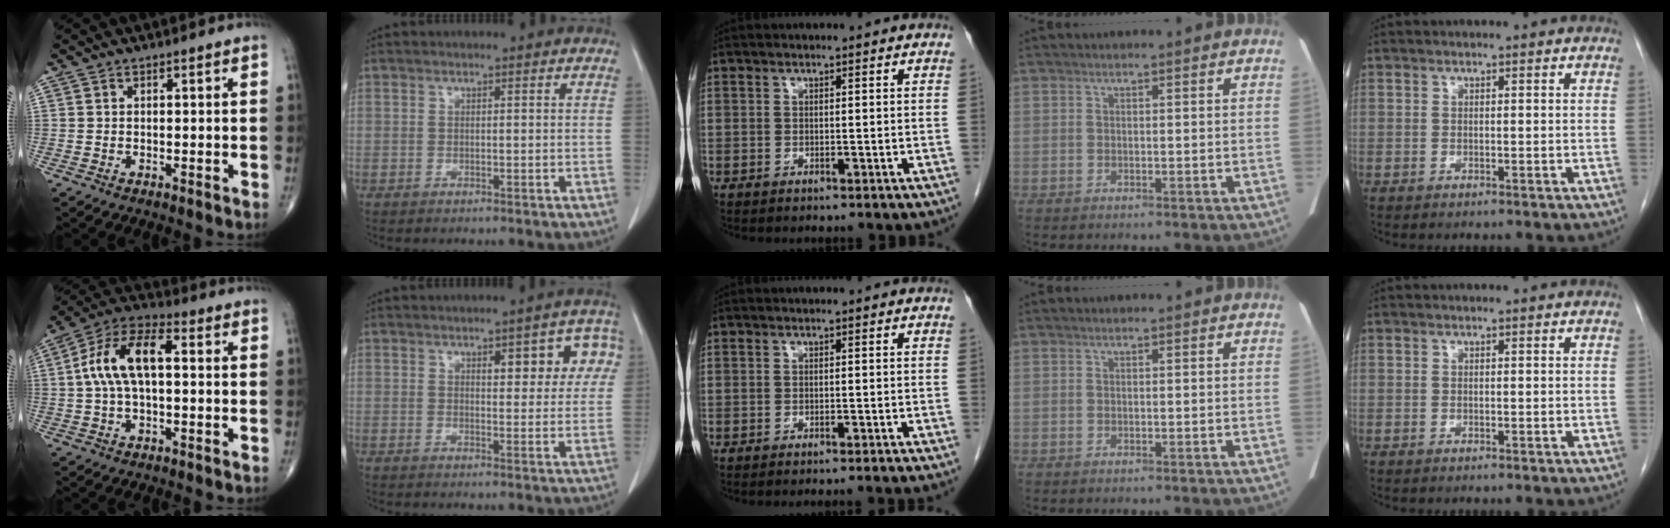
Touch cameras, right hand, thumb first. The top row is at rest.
{"thumb": {"total": 11.9, "force": [1.0, 5.7, 10.4], "torque": [-0.206, 0.038, 0.011]}, "index": {"total": 8.0, "force": [3.0, 3.2, 6.7], "torque": [-0.065, 0.021, 0.033]}, "middle": {"total": 4.8, "force": [-4.4, -0.7, 1.8], "torque": [-0.015, -0.007, -0.054]}}